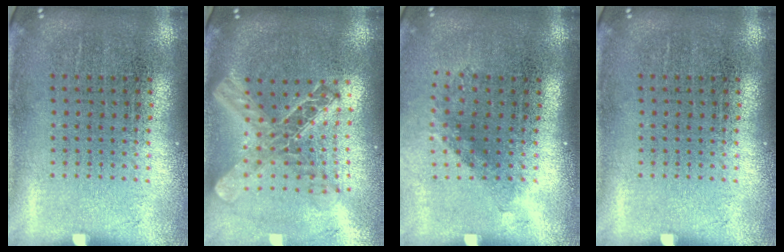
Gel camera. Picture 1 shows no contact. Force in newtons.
{"total": 2.1, "press": 1.7, "slide": 1.3}
{"total": 1.2, "press": 0.9, "slide": 0.8}
{"total": 0.0}